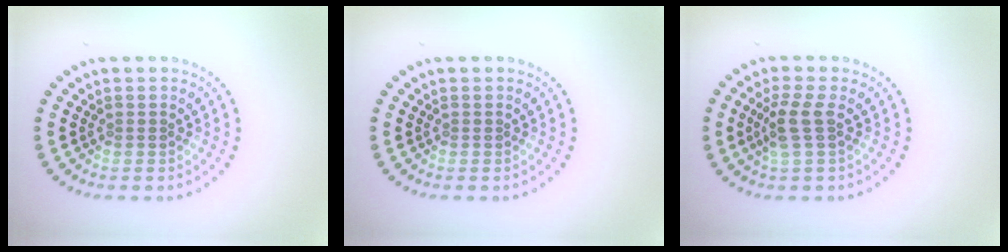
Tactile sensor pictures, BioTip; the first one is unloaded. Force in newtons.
{"total": 0.0}
{"total": 2.5, "press": 2.0, "slide": 1.5}